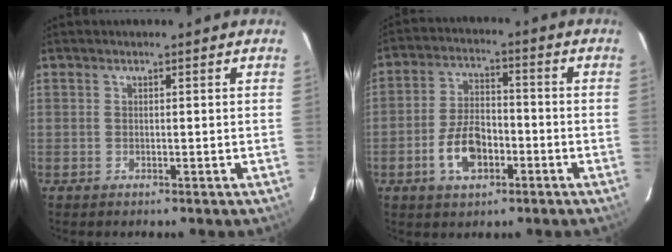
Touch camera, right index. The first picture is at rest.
{"total": 9.0, "force": [-3.8, 5.0, 6.5], "torque": [-0.133, 0.011, -0.061]}